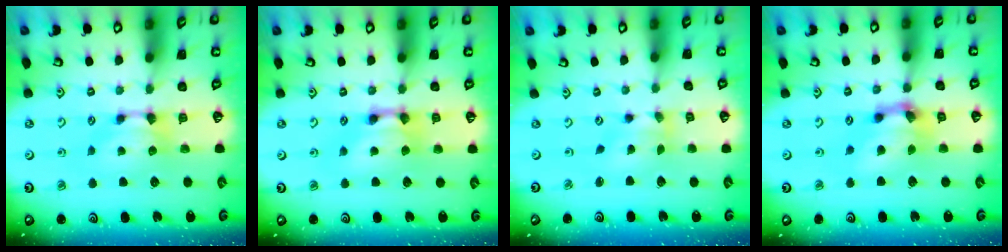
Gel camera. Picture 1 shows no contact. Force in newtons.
{"total": 3.1, "press": 3.1, "slide": 0.3}
{"total": 1.4, "press": 0.8, "slide": 1.2}
{"total": 5.5, "press": 4.9, "slide": 2.5}